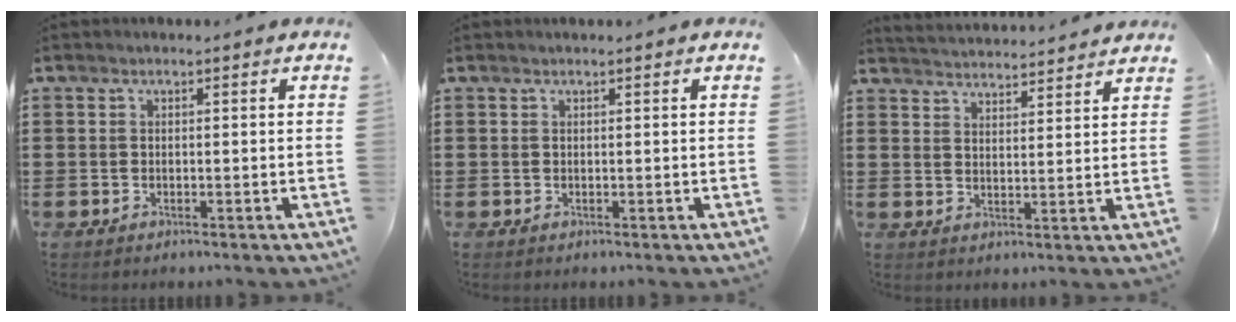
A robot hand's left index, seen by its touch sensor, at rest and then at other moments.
{"total": 0.0}
{"total": 3.5, "force": [3.5, -0.4, -0.1], "torque": [-0.010, -0.020, 0.062]}